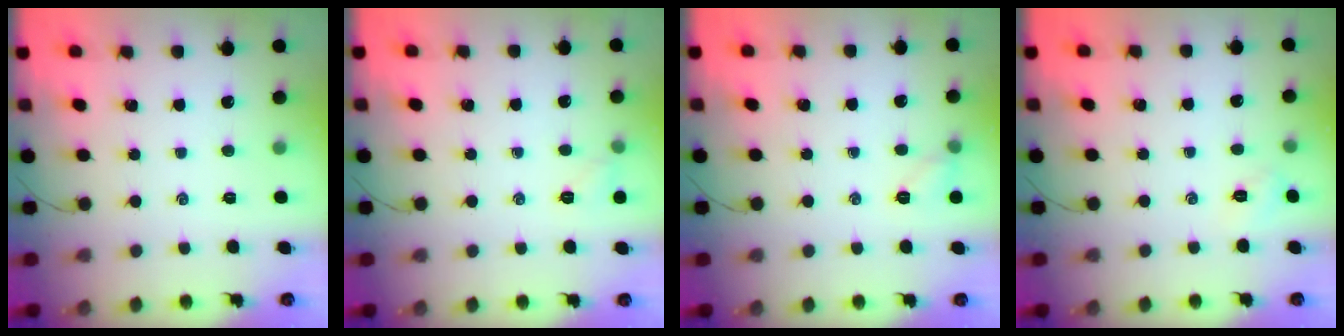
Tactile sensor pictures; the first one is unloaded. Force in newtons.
{"total": 5.0, "press": 4.7, "slide": 1.5}
{"total": 6.0, "press": 5.9, "slide": 1.2}
{"total": 3.0, "press": 2.9, "slide": 0.8}